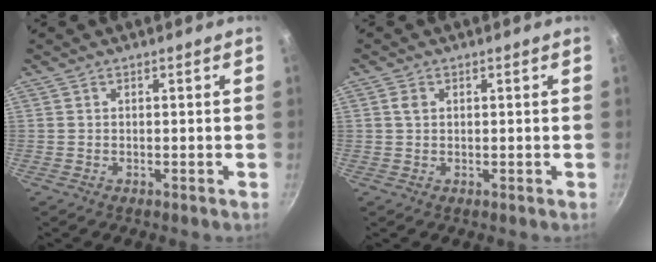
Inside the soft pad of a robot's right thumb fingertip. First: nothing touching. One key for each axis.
{"total": 1.6, "fx": 0.5, "fy": 1.2, "fz": 0.9, "tx": -0.012, "ty": 0.001, "tz": 0.009}